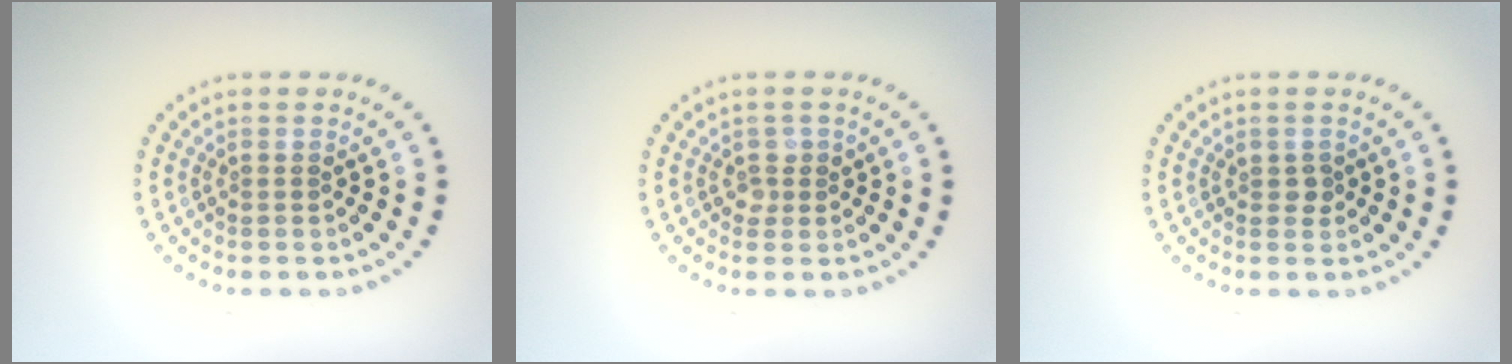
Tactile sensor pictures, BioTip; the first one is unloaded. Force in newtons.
{"total": 1.3, "press": 1.1, "slide": 0.6}
{"total": 0.9, "press": 0.8, "slide": 0.2}